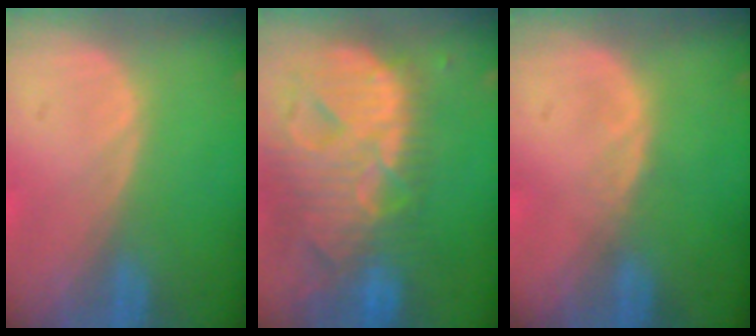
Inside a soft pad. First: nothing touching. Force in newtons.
{"total": 13.8, "press": 11.7, "slide": 7.2}
{"total": 0.9, "press": 0.9, "slide": 0.2}